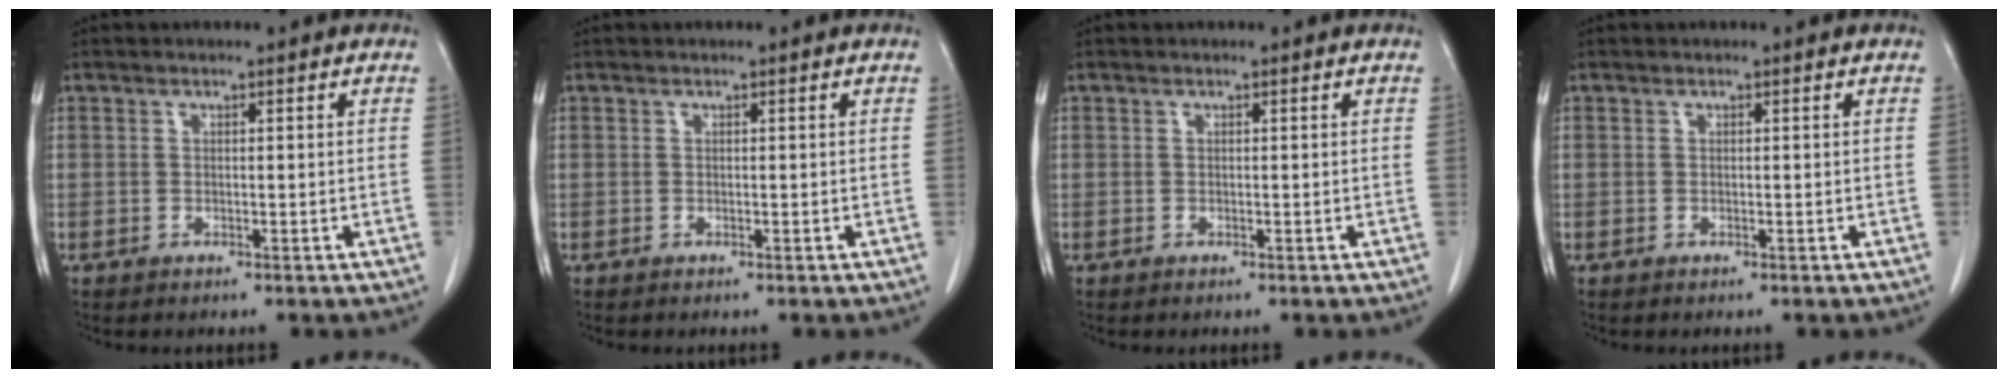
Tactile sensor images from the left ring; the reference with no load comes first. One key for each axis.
{"total": 0.0}
{"total": 0.0}
{"total": 0.0}